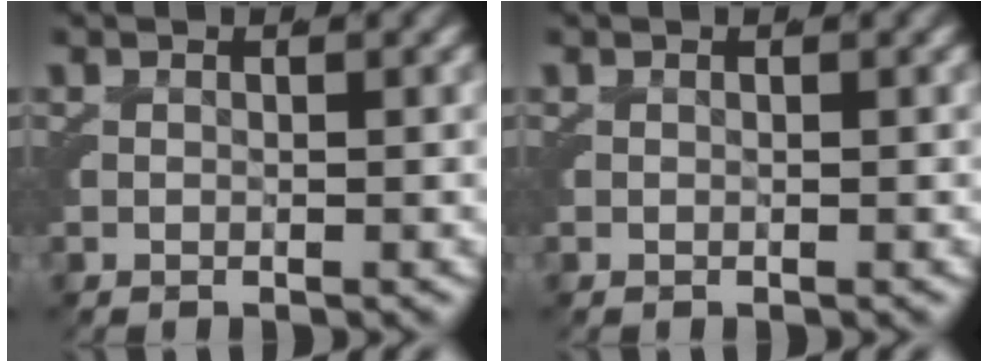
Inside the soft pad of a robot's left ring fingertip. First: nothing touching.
{"total": 0.0}